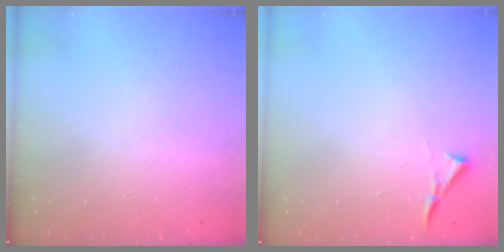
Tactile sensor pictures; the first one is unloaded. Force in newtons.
{"total": 3.5, "press": 3.5, "slide": 0.5}